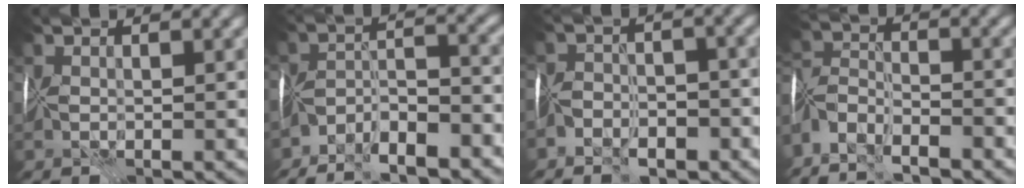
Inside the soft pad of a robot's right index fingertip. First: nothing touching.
{"total": 6.5, "force": [-5.5, 1.6, 3.0], "torque": [-0.036, 0.002, -0.103]}
{"total": 5.9, "force": [-4.8, 3.1, 1.5], "torque": [0.007, -0.003, -0.082]}
{"total": 5.8, "force": [-5.0, 2.1, 2.0], "torque": [-0.030, -0.006, -0.104]}